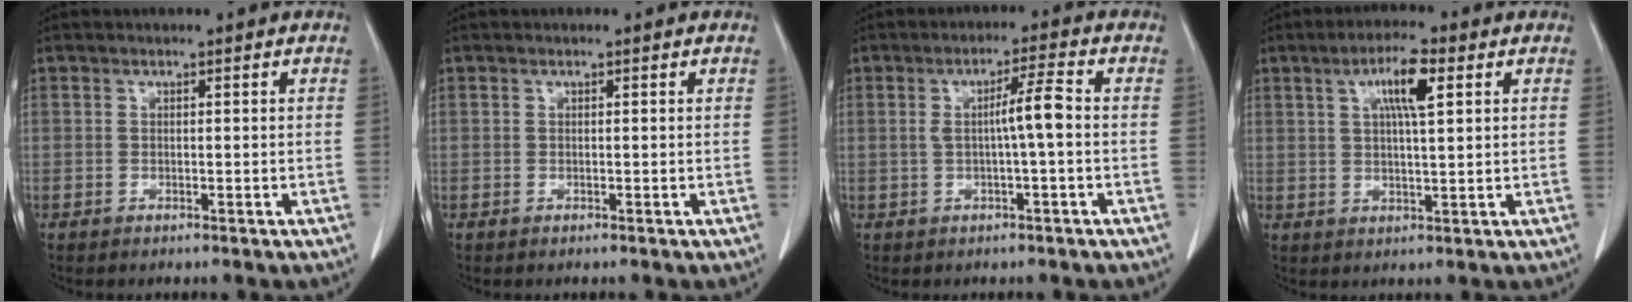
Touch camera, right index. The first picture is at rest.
{"total": 0.0}
{"total": 5.0, "force": [-0.2, 0.2, 5.0], "torque": [-0.089, 0.014, -0.001]}
{"total": 7.1, "force": [2.7, 1.5, 6.4], "torque": [-0.118, 0.009, 0.048]}